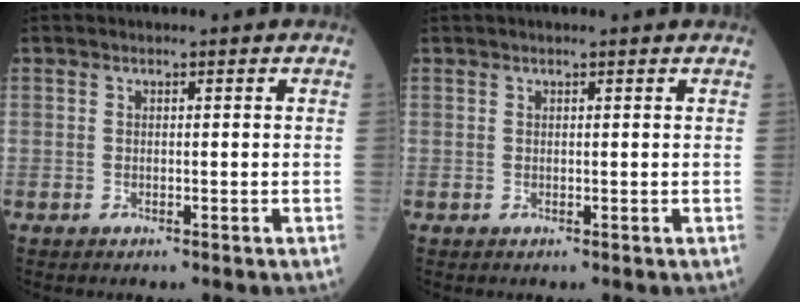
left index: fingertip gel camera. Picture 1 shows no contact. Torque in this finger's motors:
{"motor_torque": [0.95, -1.19, 0.03, 0.02]}